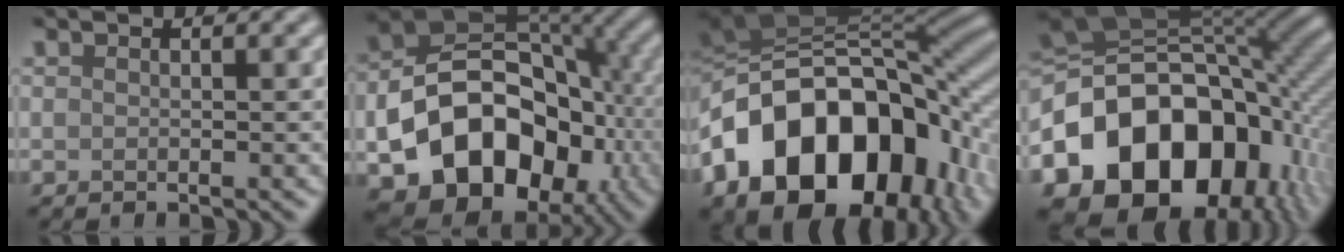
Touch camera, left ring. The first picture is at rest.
{"total": 15.7, "force": [-5.2, 11.2, 9.7], "torque": [-0.161, -0.024, -0.085]}
{"total": 17.6, "force": [-6.0, 11.7, 11.7], "torque": [-0.188, 0.006, -0.103]}
{"total": 17.8, "force": [-6.0, 13.1, 10.4], "torque": [-0.182, -0.012, -0.098]}